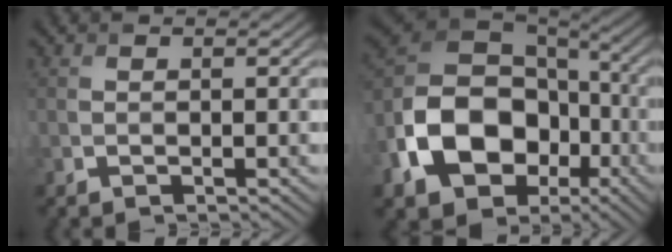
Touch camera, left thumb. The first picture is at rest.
{"total": 18.1, "force": [-4.5, 13.0, 11.7], "torque": [-0.266, -0.024, -0.072]}